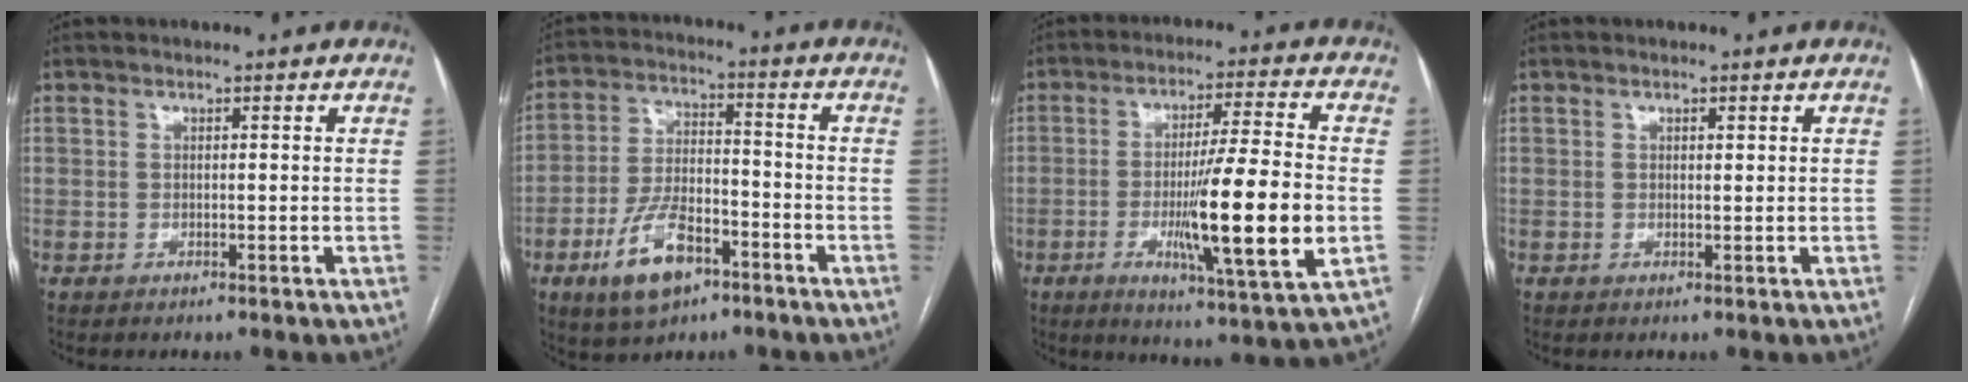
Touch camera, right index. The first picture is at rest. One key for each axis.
{"total": 11.3, "fx": -6.1, "fy": 5.2, "fz": 7.9, "tx": -0.164, "ty": 0.006, "tz": -0.104}
{"total": 16.1, "fx": -3.1, "fy": 0.0, "fz": 15.8, "tx": -0.263, "ty": -0.021, "tz": -0.054}
{"total": 0.6, "fx": 0.3, "fy": 0.2, "fz": 0.5, "tx": -0.010, "ty": -0.001, "tz": 0.005}